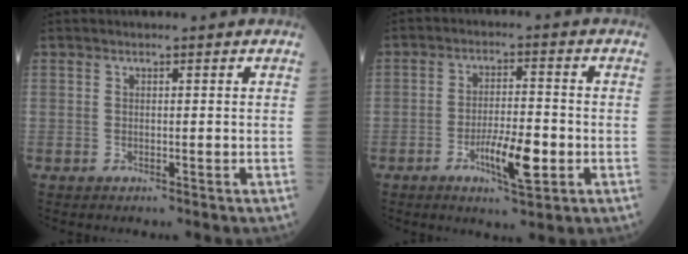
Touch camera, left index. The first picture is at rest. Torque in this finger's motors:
{"motor_torque": [0.14, 0.18, 0.19, 0.05]}